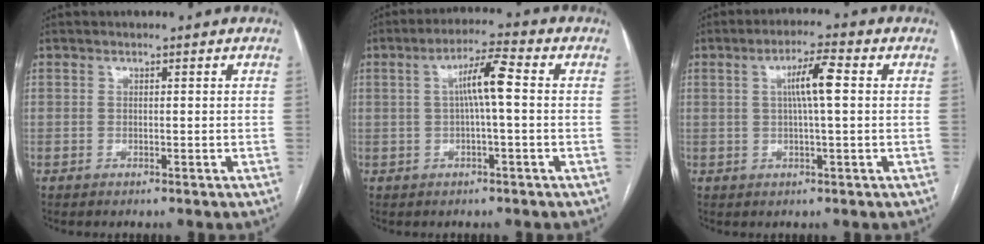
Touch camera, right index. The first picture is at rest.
{"total": 6.2, "force": [0.5, 0.3, 6.2], "torque": [-0.109, 0.016, 0.008]}
{"total": 5.8, "force": [1.1, 0.3, 5.7], "torque": [-0.102, 0.007, 0.017]}